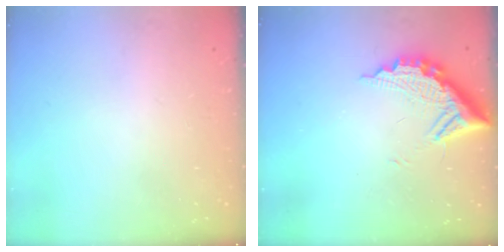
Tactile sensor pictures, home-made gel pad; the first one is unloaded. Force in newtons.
{"total": 12.4, "press": 12.4, "slide": 1.0}